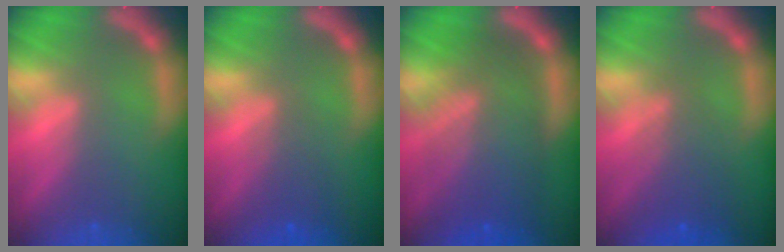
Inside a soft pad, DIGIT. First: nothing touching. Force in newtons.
{"total": 2.5}
{"total": 9.6}
{"total": 4.1}